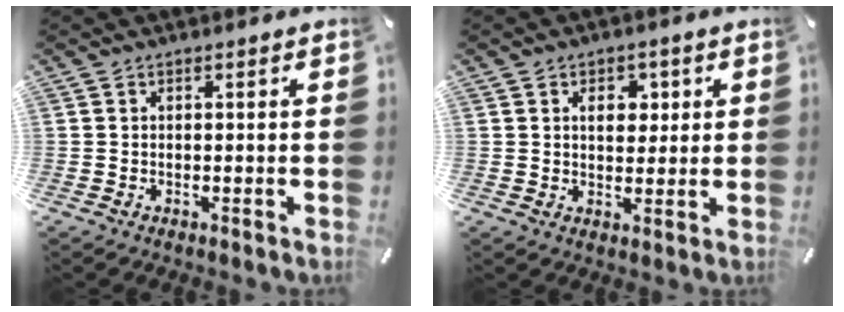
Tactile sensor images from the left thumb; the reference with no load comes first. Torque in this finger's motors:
{"motor_torque": [0.71, 1.07, 0.57, -0.58, 0.22]}